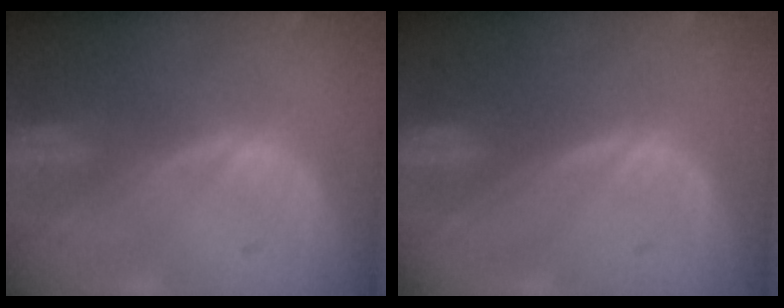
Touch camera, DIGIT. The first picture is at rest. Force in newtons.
{"total": 0.0}